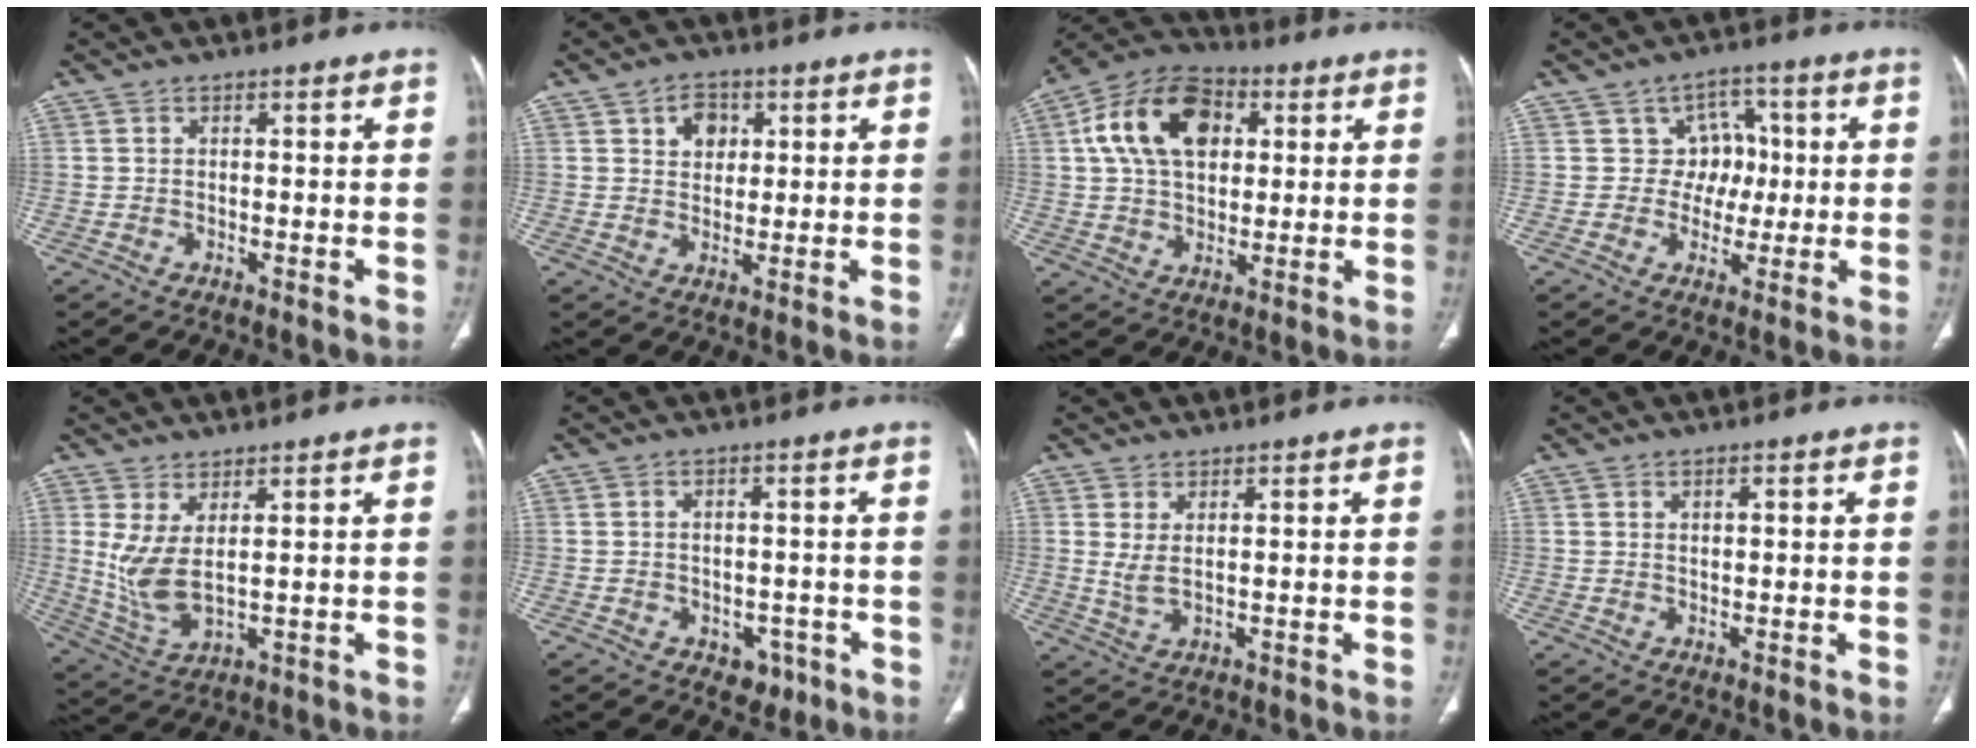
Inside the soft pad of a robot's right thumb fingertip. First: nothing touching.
{"total": 5.2, "force": [2.0, 3.9, 2.8], "torque": [-0.018, -0.006, 0.031]}
{"total": 16.6, "force": [4.4, 11.1, 11.5], "torque": [-0.185, 0.012, 0.070]}
{"total": 6.4, "force": [0.5, 5.9, 2.3], "torque": [0.021, 0.012, -0.001]}
{"total": 7.9, "force": [2.0, 2.9, 7.1], "torque": [-0.163, -0.026, 0.057]}
{"total": 4.1, "force": [-1.8, 3.1, 2.0], "torque": [-0.006, 0.010, -0.014]}
{"total": 3.2, "force": [1.1, 1.0, 2.9], "torque": [-0.065, -0.010, 0.032]}
{"total": 0.9, "force": [0.5, 0.4, 0.7], "torque": [-0.013, -0.003, 0.010]}